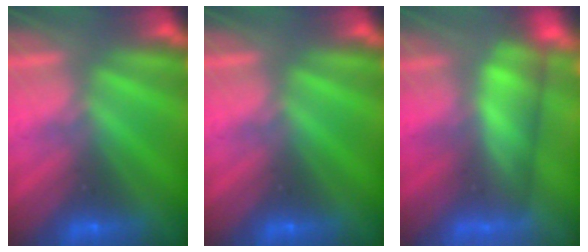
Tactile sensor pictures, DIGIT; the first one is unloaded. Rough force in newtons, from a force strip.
{"total": 0.0}
{"total": 4.2}